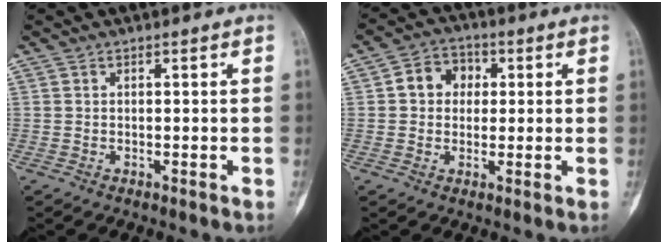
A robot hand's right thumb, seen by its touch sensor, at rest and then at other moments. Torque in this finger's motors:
{"motor_torque": [-0.16, 0.43, 0.56, 0.01, 0.02]}